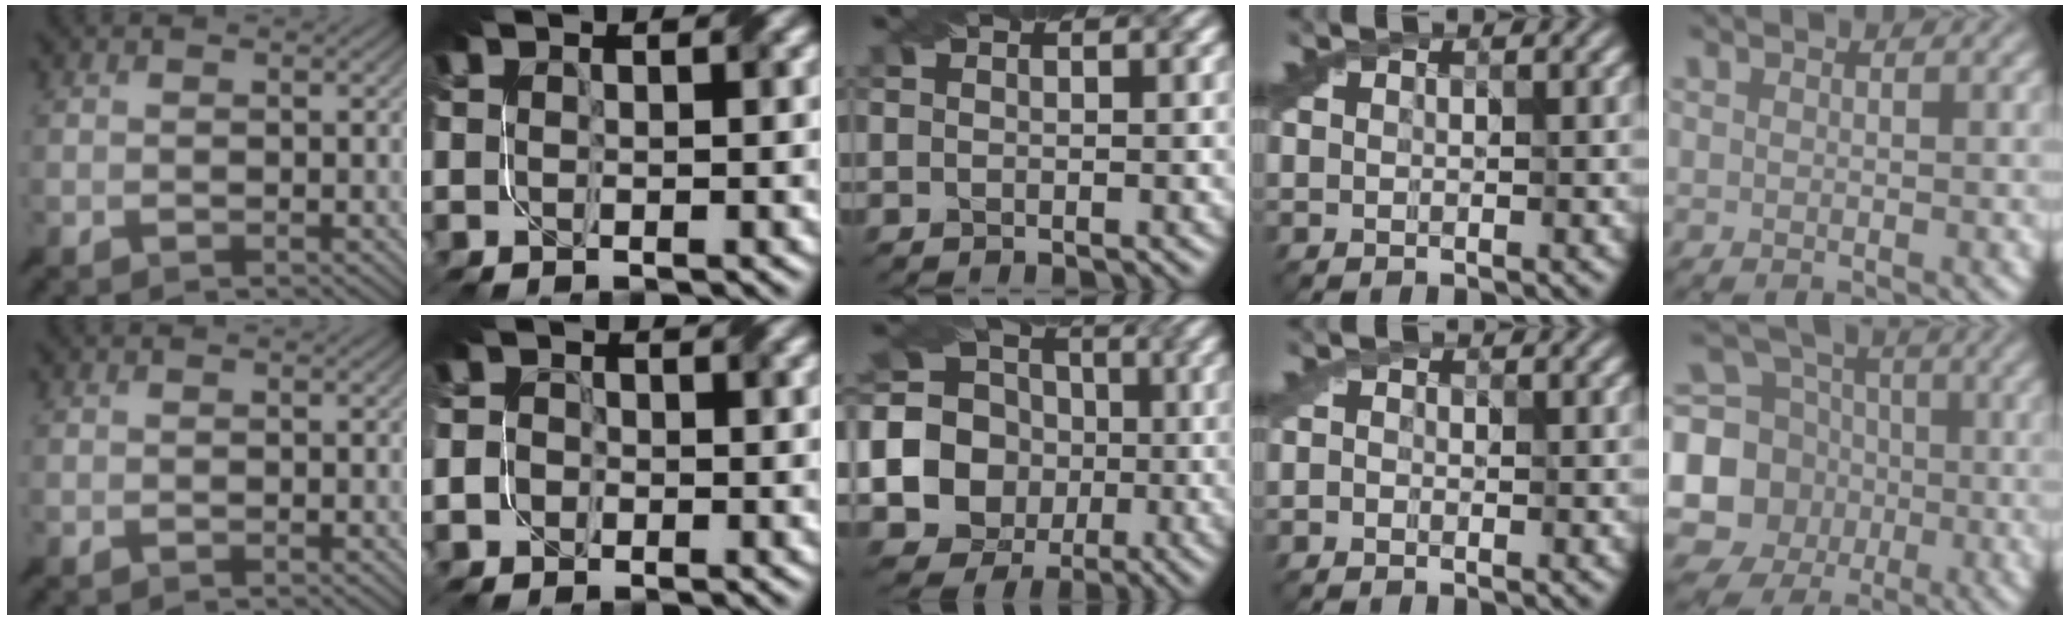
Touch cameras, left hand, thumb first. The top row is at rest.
{"index": {"total": 2.1, "force": [-0.6, 1.8, 0.9], "torque": [0.000, 0.010, -0.033]}, "middle": {"total": 16.9, "force": [-2.0, 16.1, 5.0], "torque": [-0.120, 0.005, -0.068]}, "ring": {"total": 0.6, "force": [-0.5, 0.3, 0.0], "torque": [0.009, -0.004, -0.018]}, "little": {"total": 10.0, "force": [-1.9, 9.2, 3.6], "torque": [-0.078, -0.016, -0.053]}}